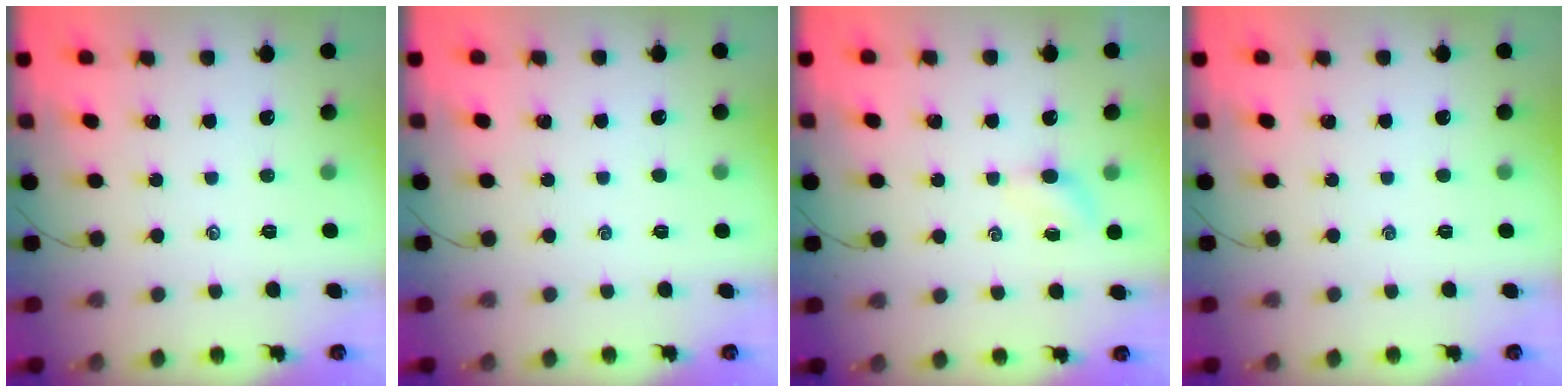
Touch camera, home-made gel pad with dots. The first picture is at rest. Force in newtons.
{"total": 0.0}
{"total": 3.0, "press": 2.9, "slide": 0.9}
{"total": 0.0}